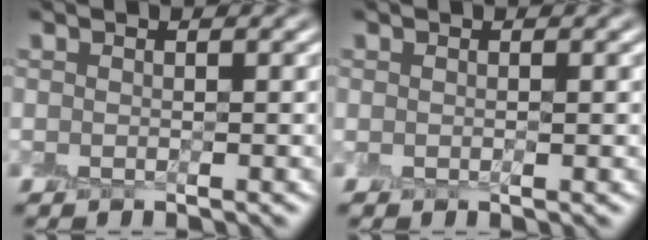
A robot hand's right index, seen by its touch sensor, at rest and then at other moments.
{"total": 0.0}